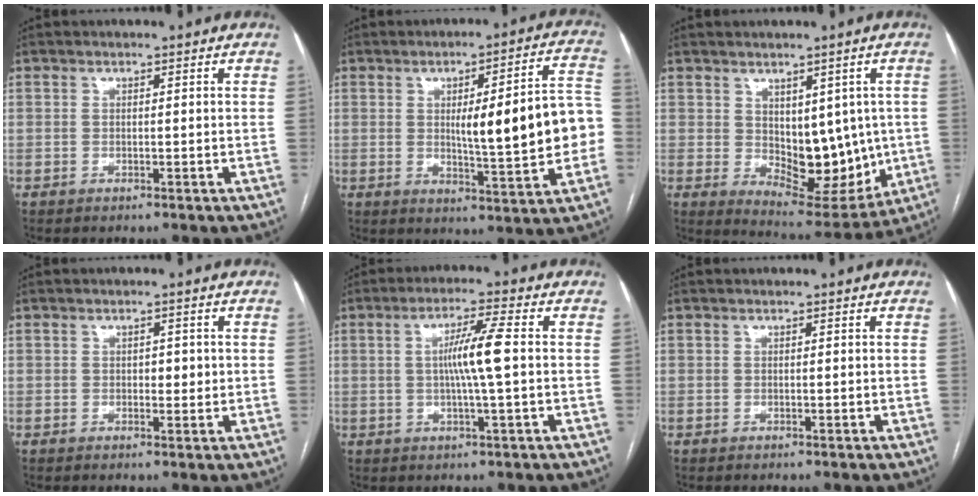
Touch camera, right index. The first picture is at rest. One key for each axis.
{"total": 15.1, "fx": -0.4, "fy": 2.4, "fz": 14.9, "tx": -0.192, "ty": 0.024, "tz": 0.001}
{"total": 11.7, "fx": 0.0, "fy": 6.5, "fz": 9.8, "tx": -0.120, "ty": -0.006, "tz": 0.028}
{"total": 2.0, "fx": 0.1, "fy": 1.2, "fz": 1.7, "tx": -0.020, "ty": 0.001, "tz": 0.002}
{"total": 6.7, "fx": 0.3, "fy": -0.5, "fz": 6.7, "tx": -0.123, "ty": 0.002, "tz": 0.003}
{"total": 0.0}